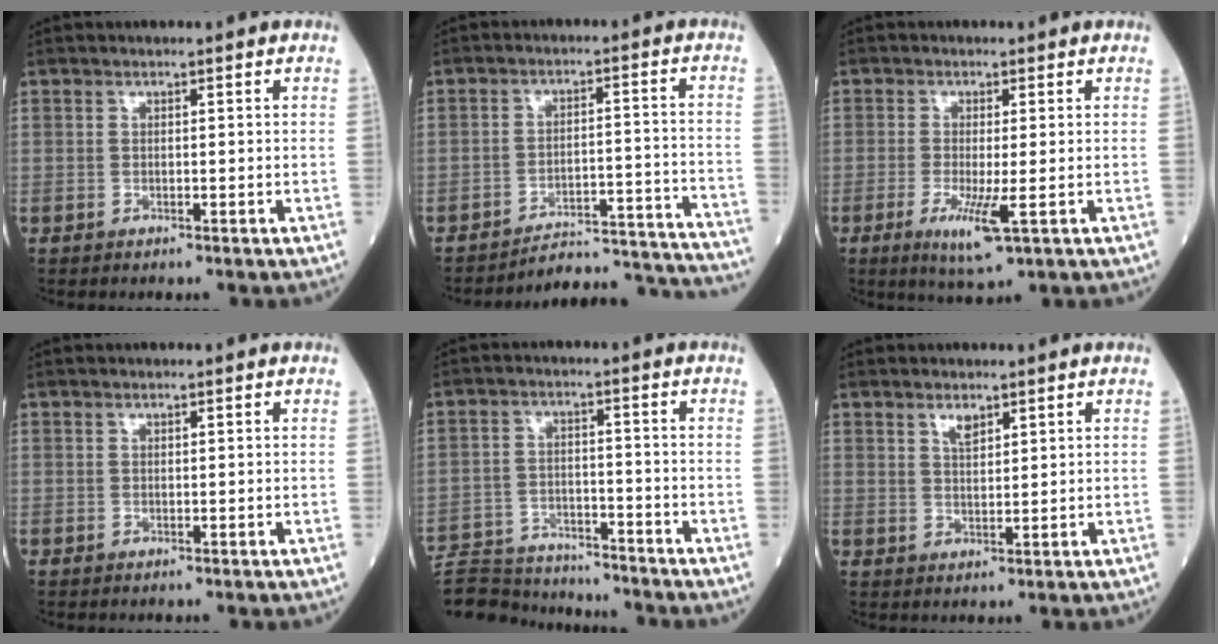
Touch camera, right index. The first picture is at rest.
{"total": 16.9, "force": [-16.8, 0.2, 1.0], "torque": [0.020, 0.036, -0.218]}
{"total": 5.6, "force": [-1.8, 0.5, 5.3], "torque": [-0.101, -0.015, -0.028]}
{"total": 0.0}
{"total": 15.9, "force": [-14.9, 3.2, 4.3], "torque": [-0.093, 0.006, -0.229]}
{"total": 2.3, "force": [1.6, 0.8, 1.5], "torque": [-0.029, -0.001, 0.032]}